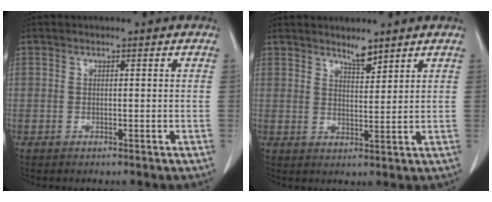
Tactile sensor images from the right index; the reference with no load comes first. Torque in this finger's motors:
{"motor_torque": [-0.08, 0.29, 0.02, 0.00]}